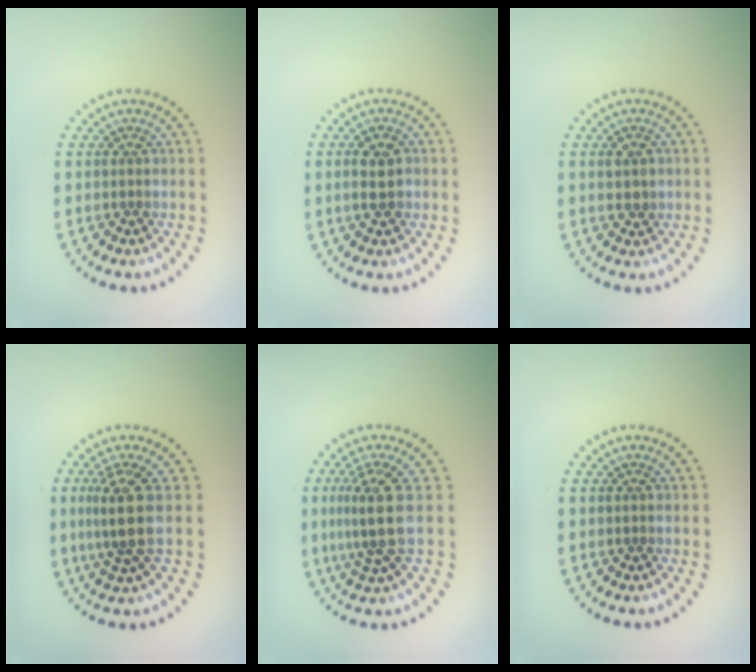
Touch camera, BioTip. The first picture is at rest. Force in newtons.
{"total": 2.7, "press": 2.7, "slide": 0.4}
{"total": 1.8, "press": 1.8, "slide": 0.2}
{"total": 3.6, "press": 2.7, "slide": 2.3}
{"total": 3.9, "press": 3.0, "slide": 2.5}
{"total": 0.0}